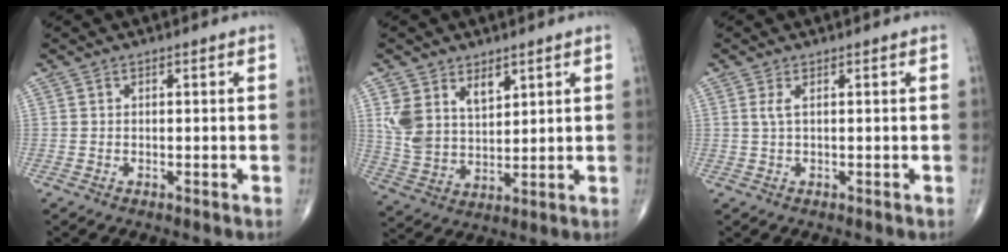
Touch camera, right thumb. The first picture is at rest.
{"total": 9.6, "force": [4.5, 6.1, 5.8], "torque": [-0.088, -0.022, 0.100]}
{"total": 1.4, "force": [0.4, 0.2, 1.3], "torque": [-0.040, 0.006, 0.011]}